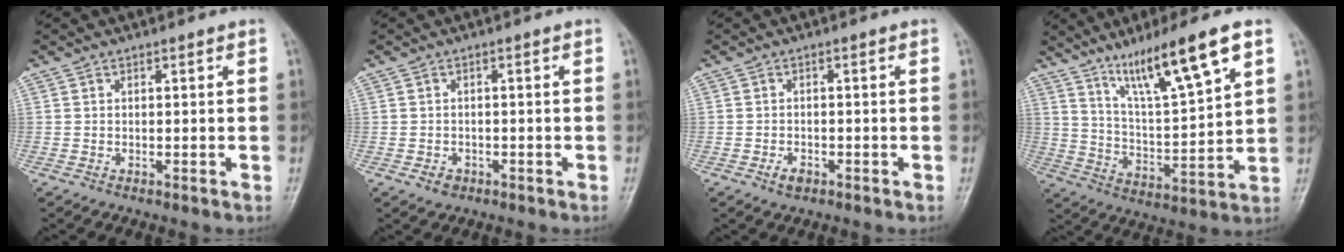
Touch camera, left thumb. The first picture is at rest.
{"total": 2.0, "force": [-0.9, 1.6, 0.7], "torque": [-0.005, 0.003, -0.010]}
{"total": 2.1, "force": [-1.1, 1.3, 1.2], "torque": [-0.019, 0.004, -0.017]}
{"total": 15.3, "force": [9.2, 1.9, 12.0], "torque": [-0.205, -0.044, 0.172]}